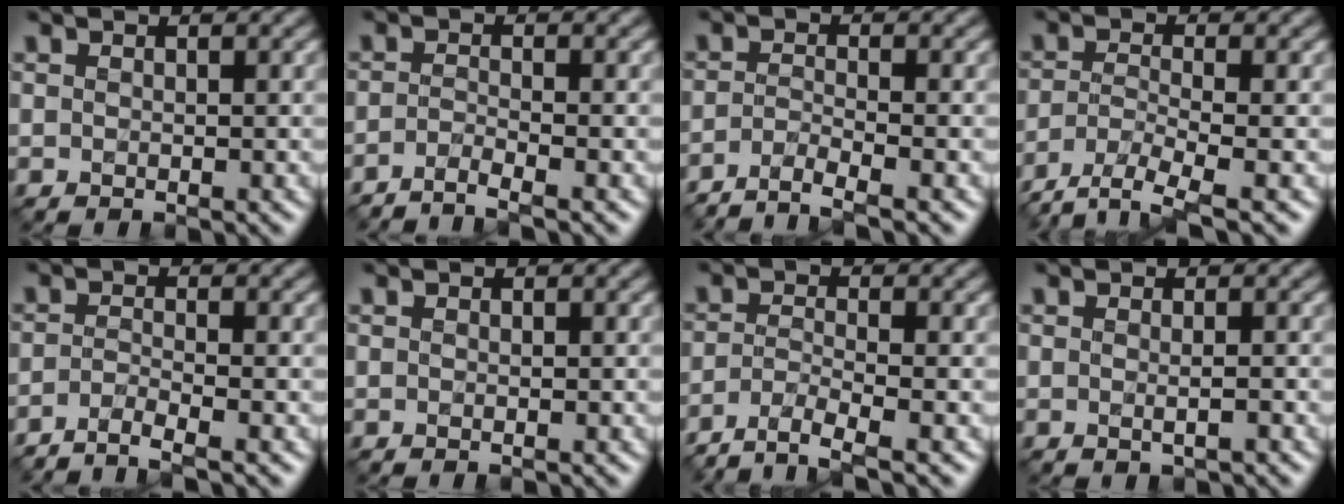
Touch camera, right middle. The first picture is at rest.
{"total": 1.9, "force": [-1.6, 0.2, 1.1], "torque": [-0.009, -0.004, -0.046]}
{"total": 2.8, "force": [-2.2, 0.4, 1.7], "torque": [-0.022, -0.003, -0.057]}
{"total": 4.5, "force": [-3.4, 1.0, 2.9], "torque": [-0.056, -0.012, -0.072]}
{"total": 2.4, "force": [-1.9, 0.3, 1.5], "torque": [-0.018, -0.004, -0.053]}
{"total": 0.0}
{"total": 3.5, "force": [-2.8, 0.6, 2.1], "torque": [-0.037, -0.004, -0.063]}
{"total": 0.8, "force": [-0.2, 0.1, 0.8], "torque": [-0.013, -0.004, -0.002]}